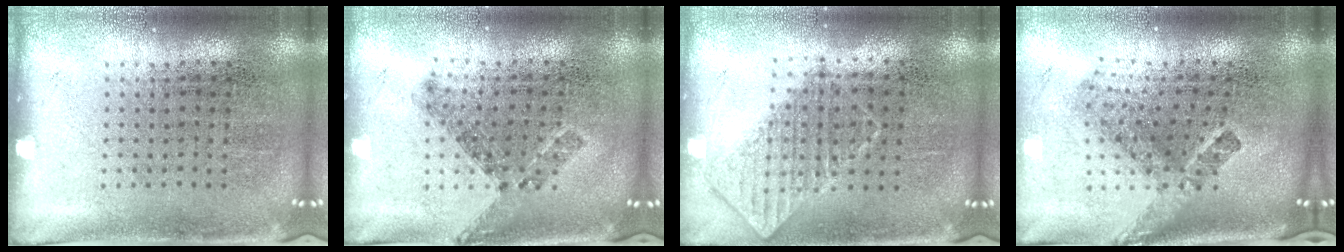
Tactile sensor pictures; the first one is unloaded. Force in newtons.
{"total": 0.8, "press": 0.7, "slide": 0.5}
{"total": 0.8, "press": 0.8, "slide": 0.1}
{"total": 2.6, "press": 1.6, "slide": 2.0}